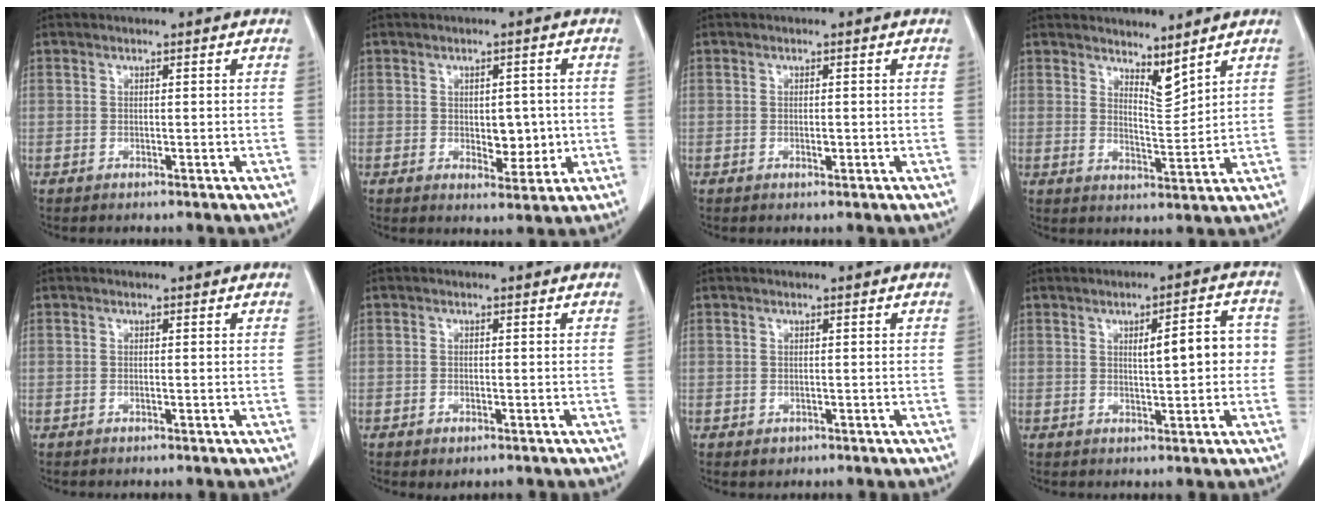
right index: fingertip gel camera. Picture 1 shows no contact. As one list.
[{"total": 5.0, "force": [-0.2, 2.7, 4.1], "torque": [-0.050, -0.005, 0.005]}, {"total": 1.0, "force": [-0.2, 0.4, 0.9], "torque": [-0.018, -0.001, -0.002]}, {"total": 4.4, "force": [3.9, 0.7, 1.9], "torque": [-0.031, -0.017, 0.073]}, {"total": 0.0}, {"total": 1.6, "force": [-0.8, 0.9, 1.1], "torque": [-0.016, 0.001, -0.003]}, {"total": 0.9, "force": [-0.3, 0.8, 0.3], "torque": [-0.004, 0.002, 0.001]}, {"total": 6.7, "force": [0.5, 1.8, 6.5], "torque": [-0.091, 0.021, 0.012]}]